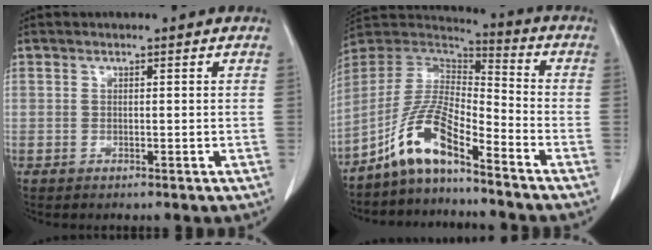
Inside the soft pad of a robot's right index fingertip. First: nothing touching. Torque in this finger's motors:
{"motor_torque": [1.11, -1.02, 0.36, 0.21]}